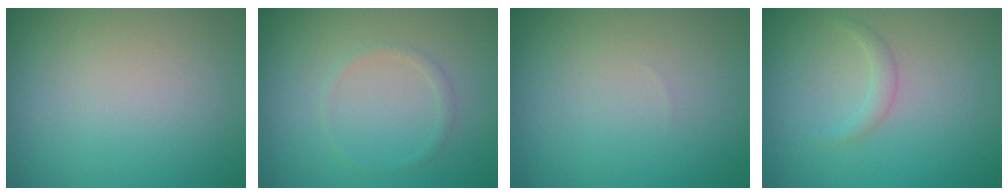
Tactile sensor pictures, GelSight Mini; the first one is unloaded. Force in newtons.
{"total": 0.8, "press": 0.8, "slide": 0.1}
{"total": 0.0}
{"total": 1.0, "press": 1.0, "slide": 0.1}